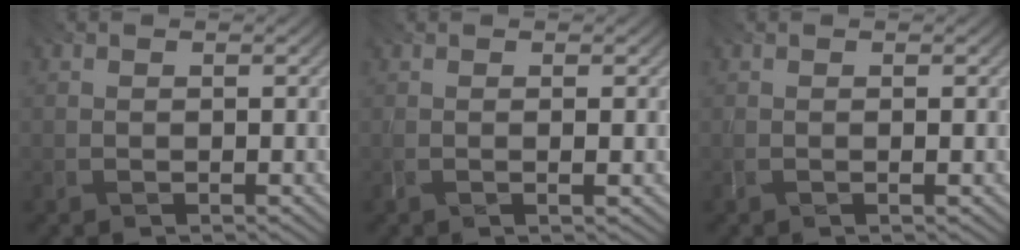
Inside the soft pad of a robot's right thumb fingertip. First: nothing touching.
{"total": 1.1, "force": [0.4, -0.1, 1.0], "torque": [-0.012, -0.001, -0.002]}
{"total": 0.5, "force": [0.2, -0.2, 0.5], "torque": [-0.006, 0.001, -0.001]}